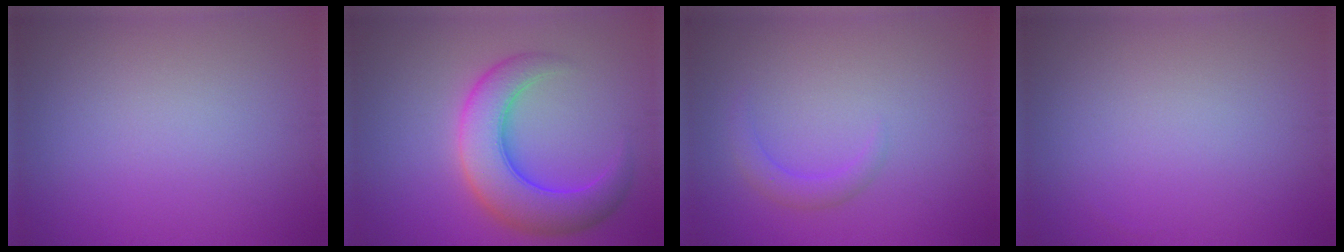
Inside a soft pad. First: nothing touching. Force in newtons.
{"total": 7.6, "press": 7.6, "slide": 0.3}
{"total": 1.6, "press": 1.6, "slide": 0.0}
{"total": 0.0}